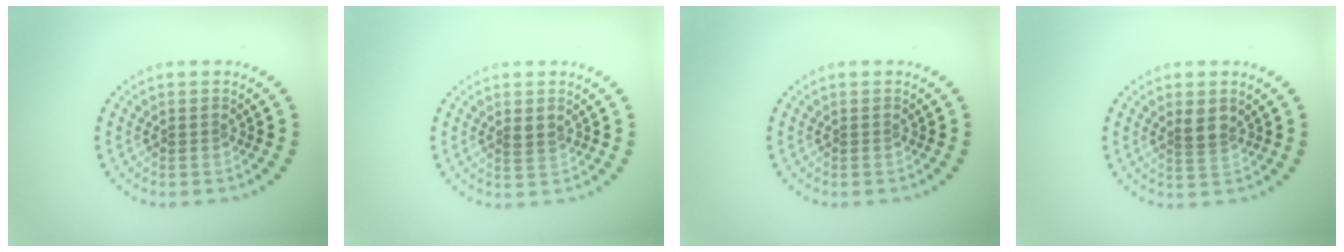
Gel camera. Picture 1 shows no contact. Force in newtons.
{"total": 1.1, "press": 1.0, "slide": 0.5}
{"total": 0.0}
{"total": 2.0, "press": 1.7, "slide": 1.0}